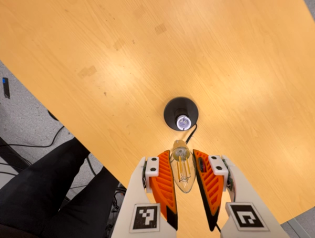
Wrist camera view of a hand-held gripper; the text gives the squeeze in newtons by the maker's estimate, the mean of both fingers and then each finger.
{"total": 10.7, "left": 10.2, "right": 11.3}